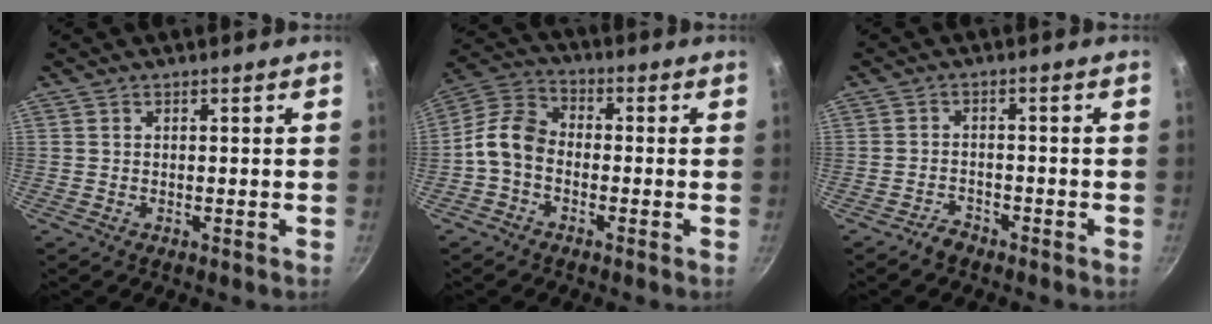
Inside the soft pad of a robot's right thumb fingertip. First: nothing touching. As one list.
[{"total": 8.2, "force": [-2.3, 5.8, 5.2], "torque": [-0.097, 0.038, -0.066]}, {"total": 2.5, "force": [-2.2, 1.1, 0.6], "torque": [-0.003, 0.025, -0.036]}]